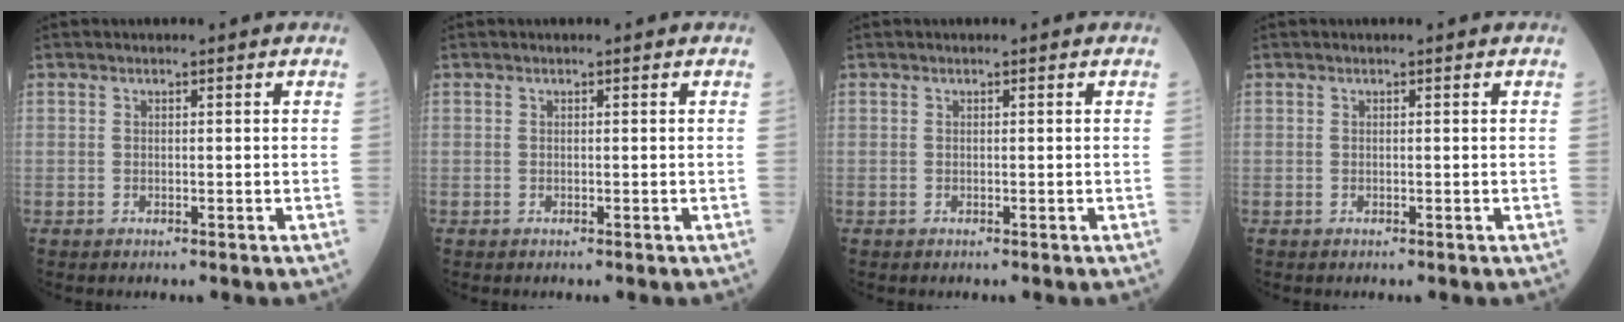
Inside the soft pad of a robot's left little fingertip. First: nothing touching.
{"total": 0.0}
{"total": 0.0}
{"total": 0.0}